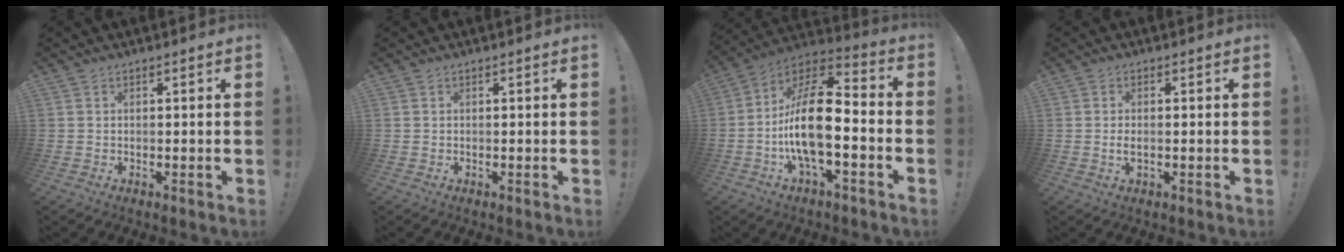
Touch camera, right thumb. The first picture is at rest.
{"total": 0.0}
{"total": 19.0, "force": [-4.3, 7.7, 16.8], "torque": [-0.323, 0.022, -0.078]}
{"total": 2.2, "force": [-0.5, 0.7, 2.0], "torque": [-0.041, 0.000, -0.012]}